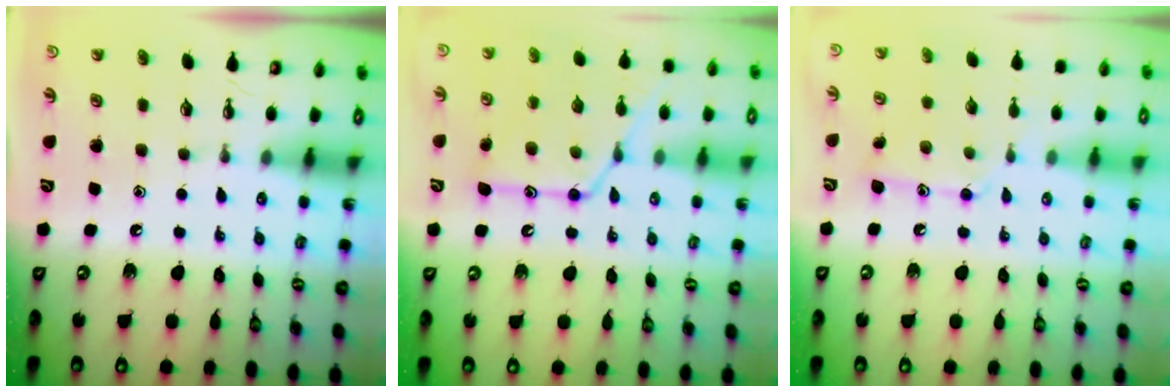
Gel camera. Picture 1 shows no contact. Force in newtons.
{"total": 15.9, "press": 15.9, "slide": 1.4}
{"total": 9.7, "press": 9.7, "slide": 0.5}